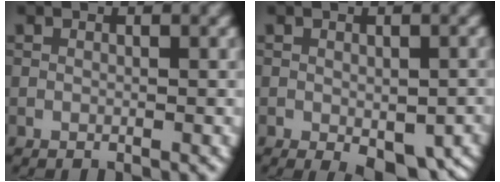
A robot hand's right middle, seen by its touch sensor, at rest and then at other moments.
{"total": 5.6, "force": [-2.5, 2.7, 4.2], "torque": [-0.056, -0.021, -0.022]}